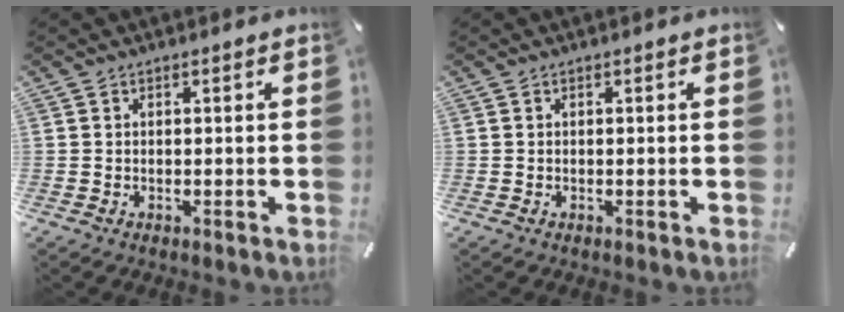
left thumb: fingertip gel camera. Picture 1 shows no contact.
{"total": 0.0}